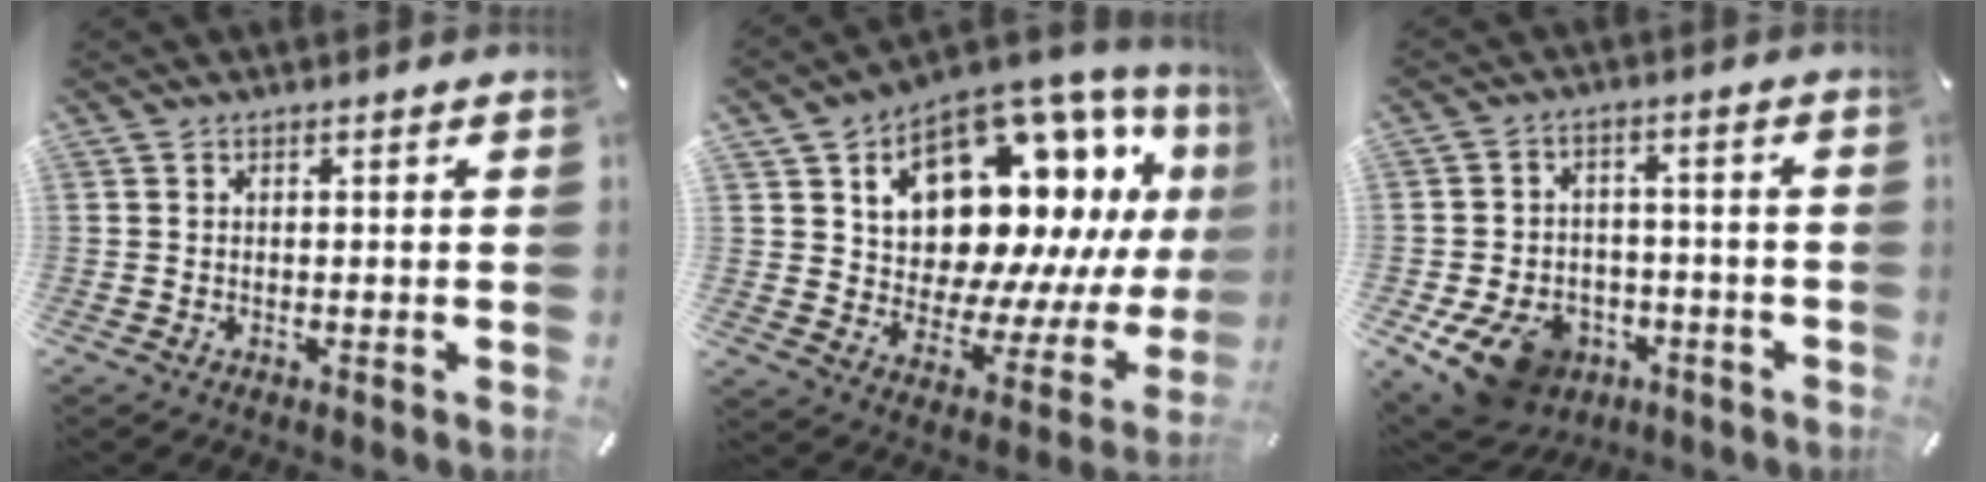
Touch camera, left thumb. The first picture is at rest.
{"total": 20.0, "force": [9.5, 12.4, 12.5], "torque": [-0.181, -0.070, 0.167]}
{"total": 12.2, "force": [-6.5, 8.4, 5.9], "torque": [-0.115, 0.040, -0.113]}